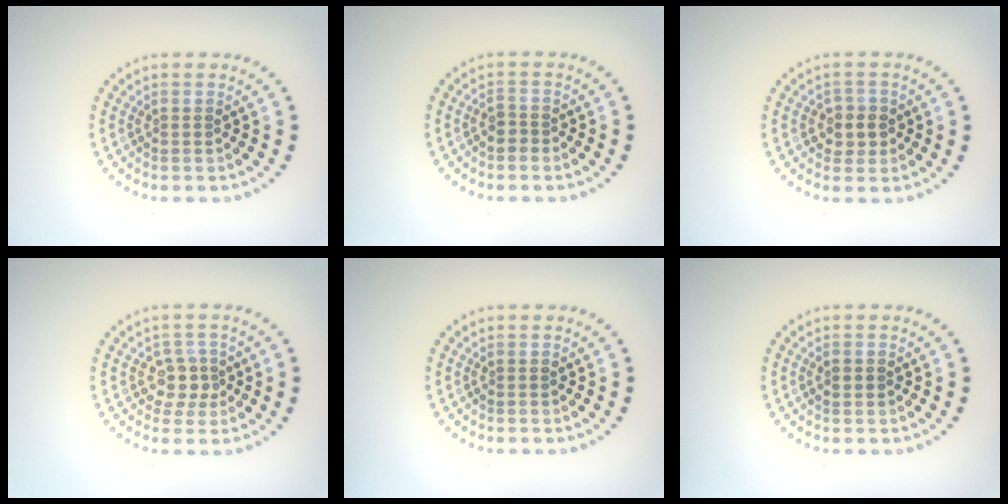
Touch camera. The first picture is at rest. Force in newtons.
{"total": 1.1, "press": 0.9, "slide": 0.6}
{"total": 2.1, "press": 2.0, "slide": 0.8}
{"total": 2.5, "press": 2.2, "slide": 1.1}
{"total": 0.0}
{"total": 1.2, "press": 1.1, "slide": 0.1}